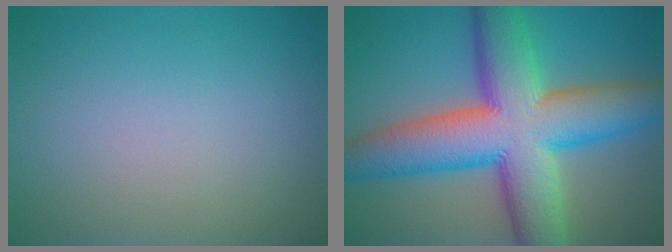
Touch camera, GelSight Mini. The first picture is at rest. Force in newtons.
{"total": 13.9, "press": 13.9, "slide": 0.3}